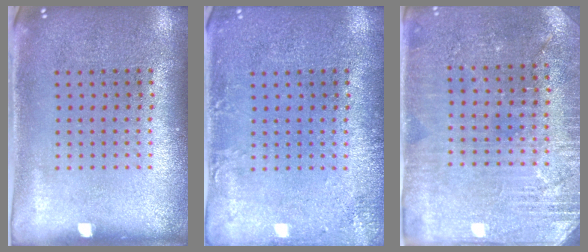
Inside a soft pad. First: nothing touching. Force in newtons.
{"total": 1.7, "press": 1.7, "slide": 0.3}
{"total": 2.8, "press": 2.8, "slide": 0.4}